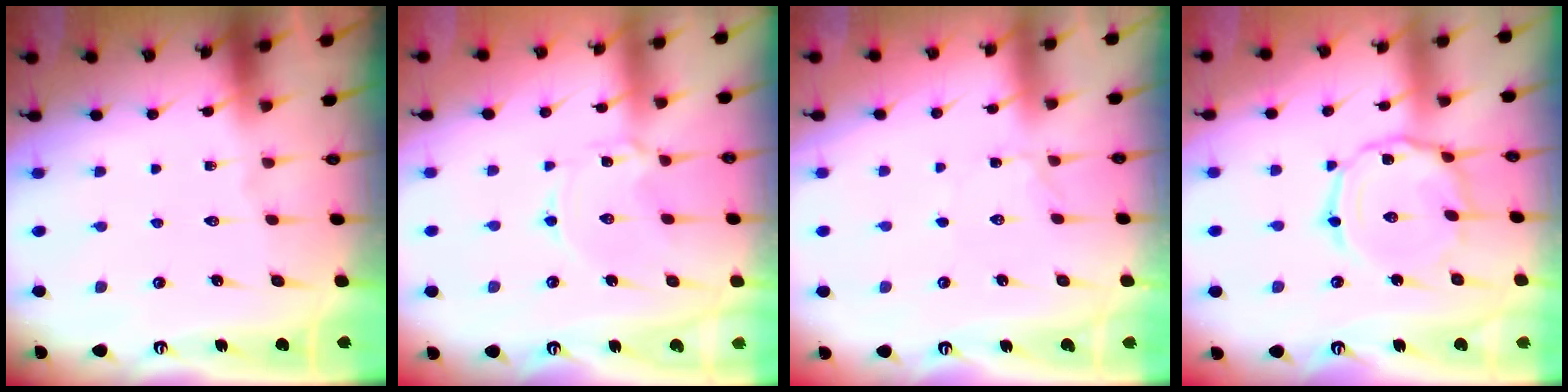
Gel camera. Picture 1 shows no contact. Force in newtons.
{"total": 1.5, "press": 1.5, "slide": 0.2}
{"total": 1.5, "press": 1.4, "slide": 0.1}
{"total": 9.1, "press": 9.0, "slide": 0.5}